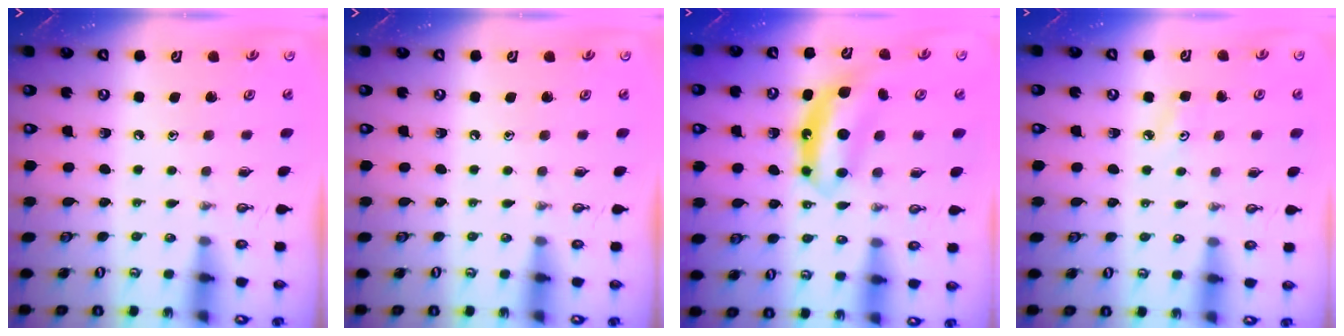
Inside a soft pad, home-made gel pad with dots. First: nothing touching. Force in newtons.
{"total": 0.0}
{"total": 7.0, "press": 7.0, "slide": 0.2}
{"total": 3.6, "press": 3.6, "slide": 0.4}